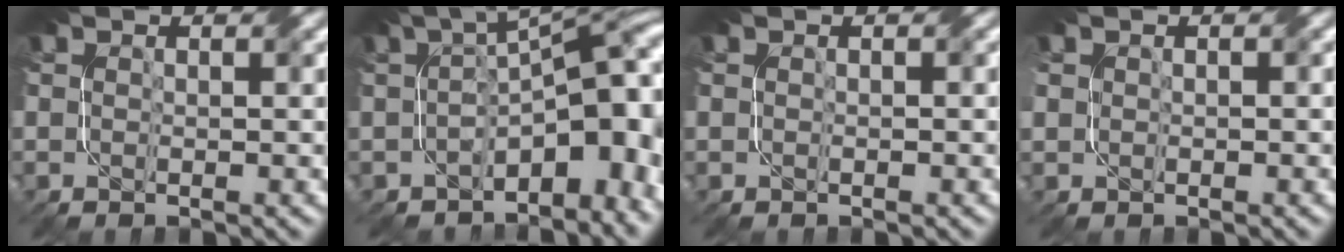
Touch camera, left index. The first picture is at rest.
{"total": 9.6, "force": [-3.4, 4.4, 7.9], "torque": [-0.097, 0.004, -0.055]}
{"total": 0.0}
{"total": 1.1, "force": [0.1, 1.1, 0.2], "torque": [-0.002, -0.003, 0.003]}